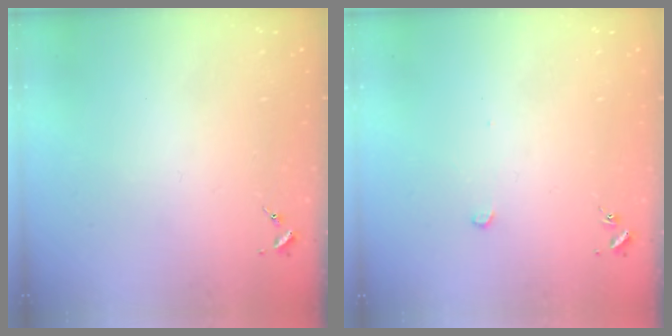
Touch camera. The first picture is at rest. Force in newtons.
{"total": 2.6, "press": 2.6, "slide": 0.1}